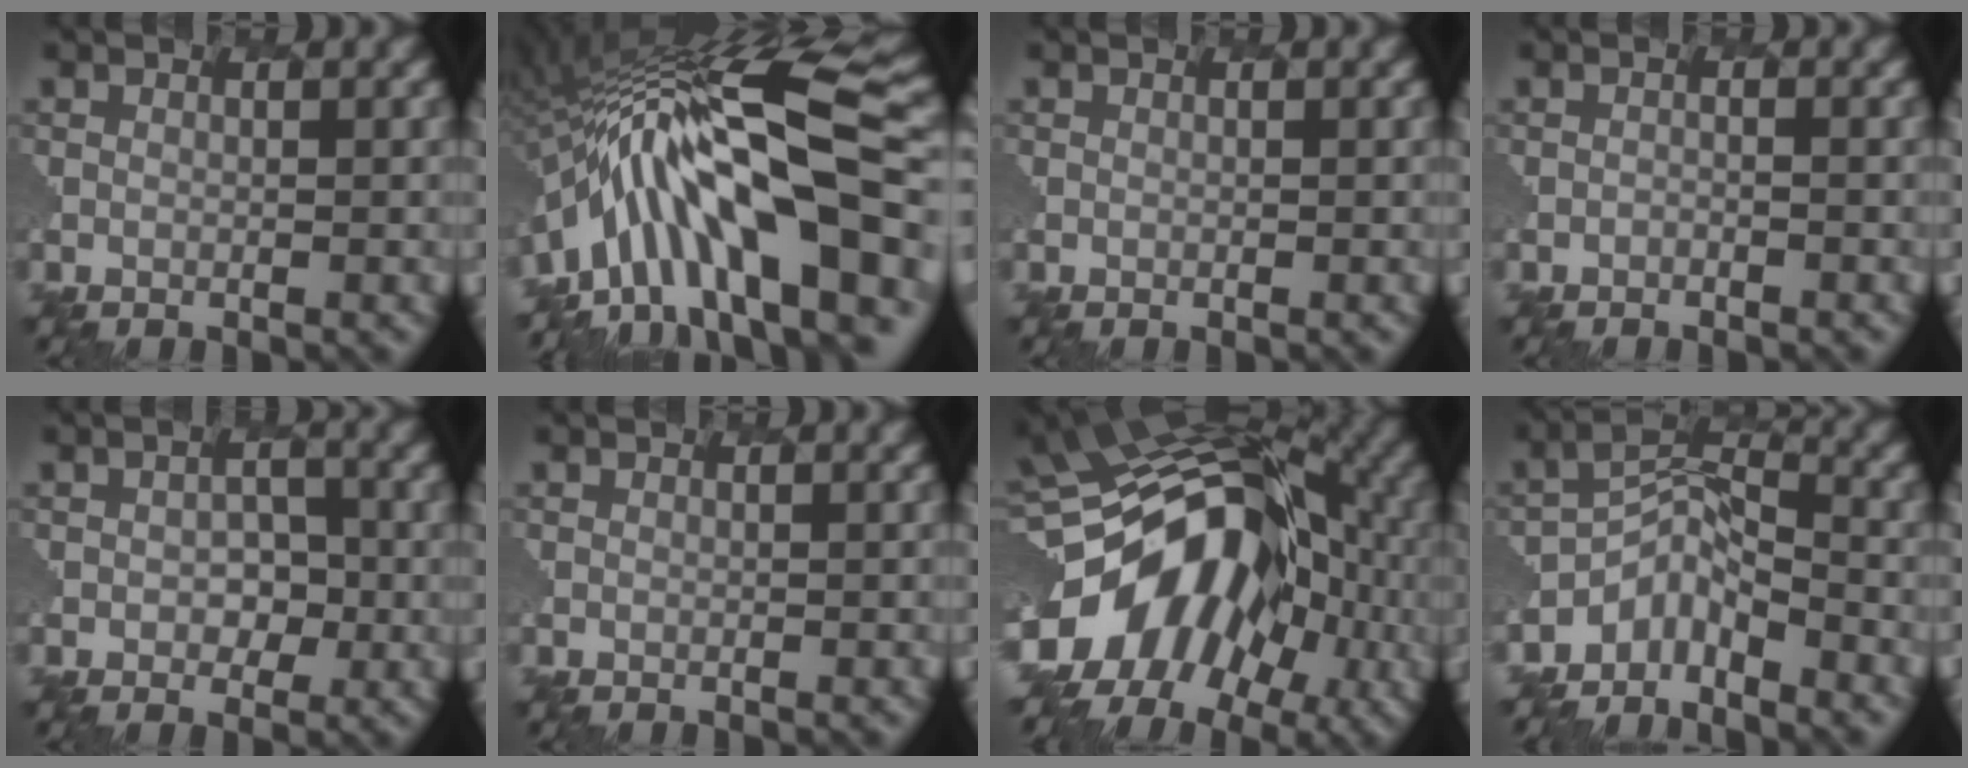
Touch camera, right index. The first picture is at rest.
{"total": 15.2, "force": [-3.8, 6.0, 13.5], "torque": [-0.239, 0.045, -0.077]}
{"total": 0.0}
{"total": 1.4, "force": [-1.2, -0.4, -0.5], "torque": [-0.010, 0.004, -0.020]}
{"total": 1.4, "force": [-0.7, 1.1, 0.3], "torque": [-0.029, -0.005, -0.007]}
{"total": 0.0}
{"total": 16.7, "force": [-5.6, 11.3, 10.9], "torque": [-0.195, -0.003, -0.088]}
{"total": 3.9, "force": [-3.7, 0.9, 0.8], "torque": [-0.036, 0.002, -0.076]}